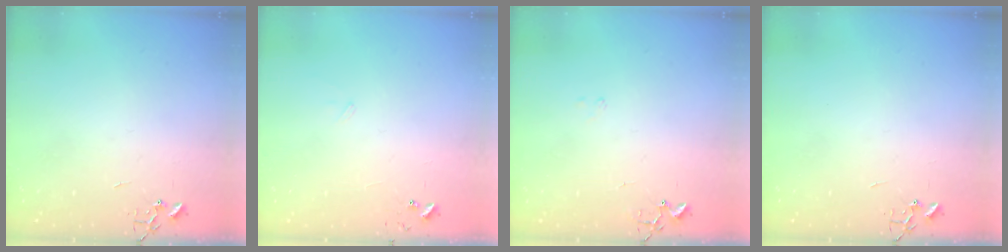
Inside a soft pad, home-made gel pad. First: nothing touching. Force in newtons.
{"total": 5.8, "press": 5.8, "slide": 0.5}
{"total": 8.6, "press": 8.5, "slide": 0.7}
{"total": 0.0}